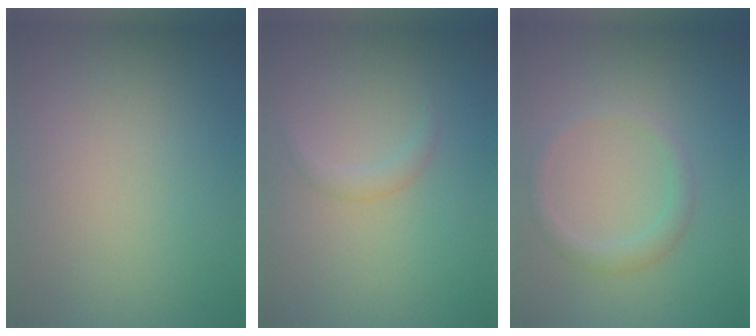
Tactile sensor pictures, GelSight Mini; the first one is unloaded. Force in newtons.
{"total": 1.0, "press": 1.0, "slide": 0.1}
{"total": 1.8, "press": 1.8, "slide": 0.1}